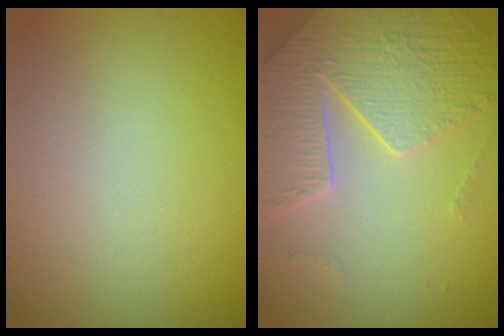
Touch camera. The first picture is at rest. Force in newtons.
{"total": 5.2, "press": 4.6, "slide": 2.5}